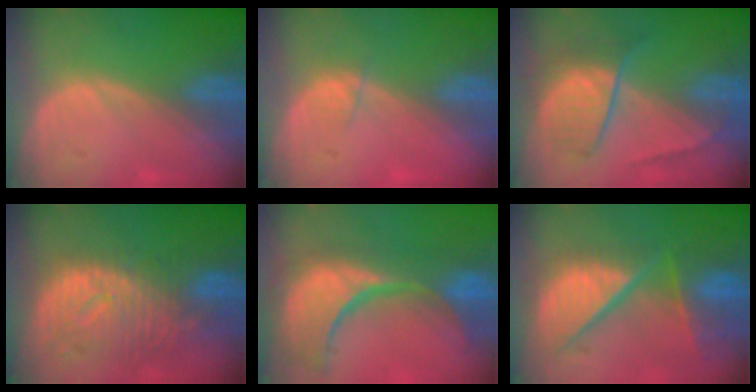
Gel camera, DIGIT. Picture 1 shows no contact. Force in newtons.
{"total": 1.1, "press": 1.0, "slide": 0.4}
{"total": 6.7, "press": 6.7, "slide": 0.6}
{"total": 10.7, "press": 9.4, "slide": 4.9}
{"total": 15.3, "press": 12.2, "slide": 9.3}
{"total": 12.1, "press": 9.9, "slide": 7.0}